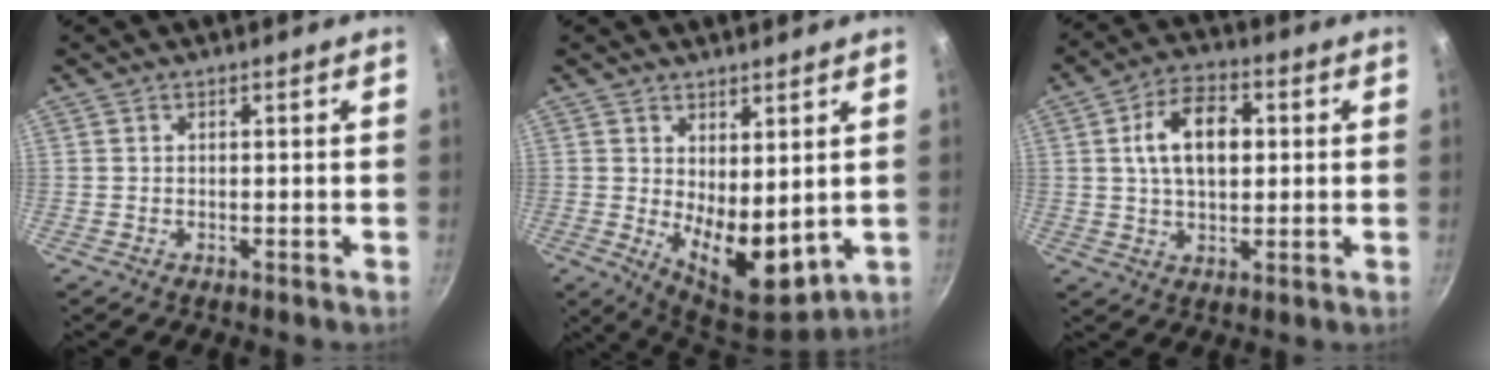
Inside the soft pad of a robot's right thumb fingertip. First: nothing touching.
{"total": 10.7, "force": [1.3, 5.6, 9.1], "torque": [-0.110, -0.040, 0.036]}
{"total": 11.3, "force": [1.9, 6.9, 8.7], "torque": [-0.131, 0.012, 0.025]}